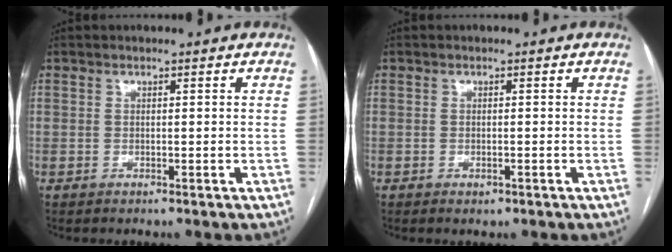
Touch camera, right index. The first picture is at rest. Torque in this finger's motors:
{"motor_torque": [0.30, -0.10, 0.11, 0.01]}